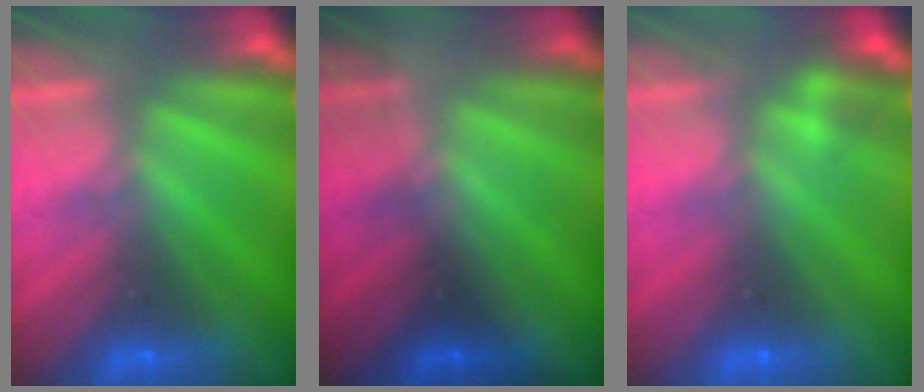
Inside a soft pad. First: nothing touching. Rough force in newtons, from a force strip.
{"total": 1.6}
{"total": 2.2}